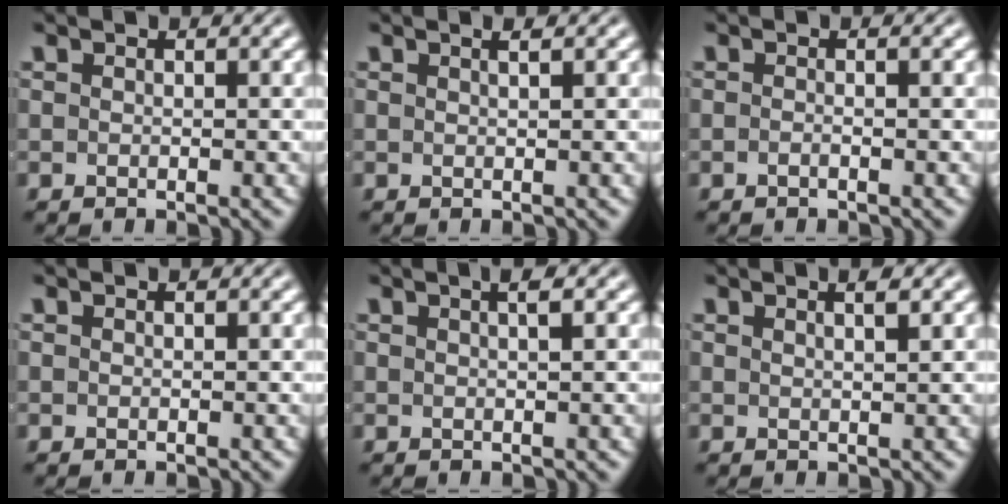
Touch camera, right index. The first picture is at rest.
{"total": 1.0, "force": [0.3, -0.8, 0.6], "torque": [-0.006, 0.000, 0.009]}
{"total": 0.9, "force": [-0.6, -0.4, 0.5], "torque": [-0.009, 0.002, -0.013]}
{"total": 0.0}
{"total": 1.9, "force": [0.8, -0.3, 1.7], "torque": [-0.017, 0.006, 0.012]}
{"total": 1.6, "force": [0.8, -0.8, 1.1], "torque": [-0.014, -0.003, 0.018]}